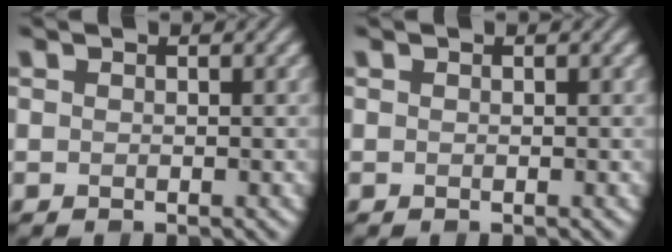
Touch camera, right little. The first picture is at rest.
{"total": 0.0}